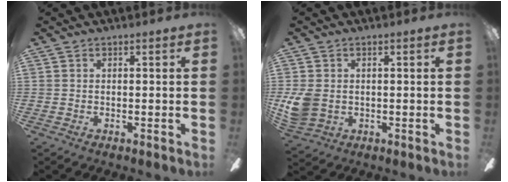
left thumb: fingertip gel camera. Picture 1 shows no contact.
{"total": 7.1, "force": [-0.1, 5.6, 4.3], "torque": [-0.094, 0.008, 0.001]}